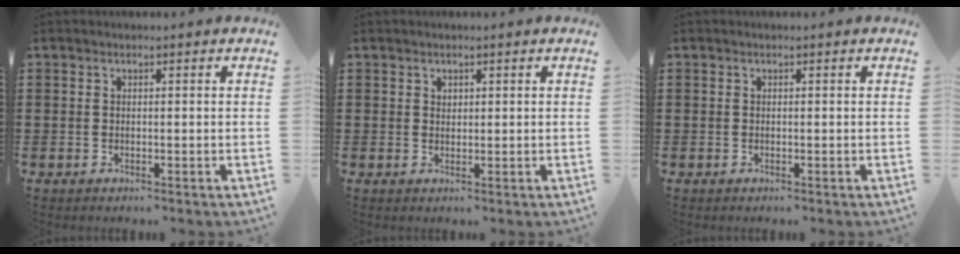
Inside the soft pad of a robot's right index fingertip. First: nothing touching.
{"total": 0.9, "force": [0.7, 0.6, 0.2], "torque": [-0.006, 0.002, 0.013]}
{"total": 0.0}